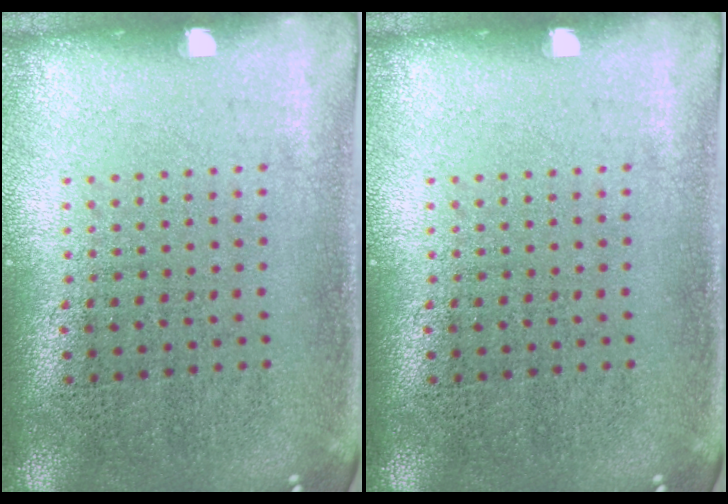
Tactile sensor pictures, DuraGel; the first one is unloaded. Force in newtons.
{"total": 0.0}